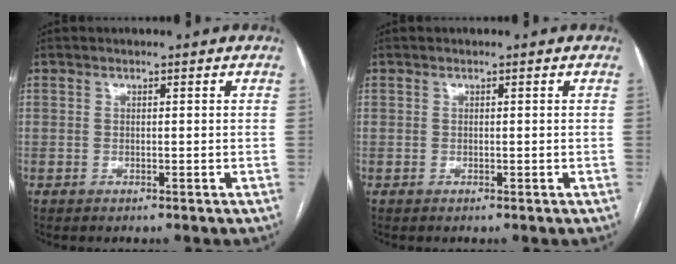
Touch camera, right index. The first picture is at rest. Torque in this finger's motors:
{"motor_torque": [-0.01, 0.01, 0.00, 0.00]}